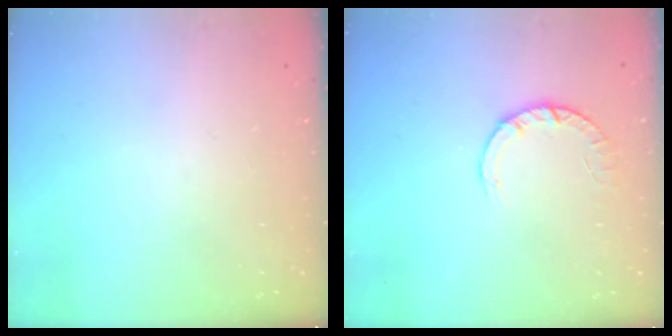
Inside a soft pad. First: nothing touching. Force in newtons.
{"total": 2.8, "press": 2.8, "slide": 0.4}